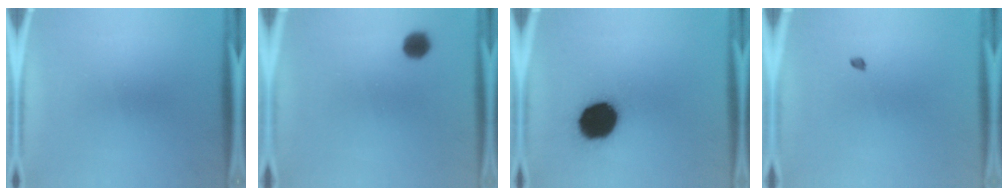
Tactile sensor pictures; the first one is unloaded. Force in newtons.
{"total": 3.8}
{"total": 15.8}
{"total": 0.9}